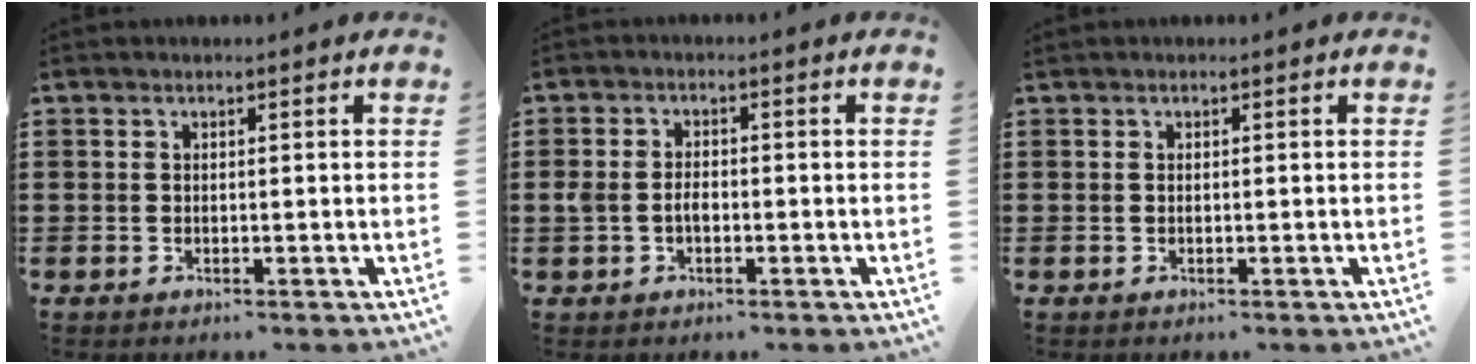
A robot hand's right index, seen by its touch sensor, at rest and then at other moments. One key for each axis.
{"total": 2.7, "fx": -0.5, "fy": 1.7, "fz": 2.0, "tx": -0.054, "ty": -0.001, "tz": -0.015}
{"total": 0.0}